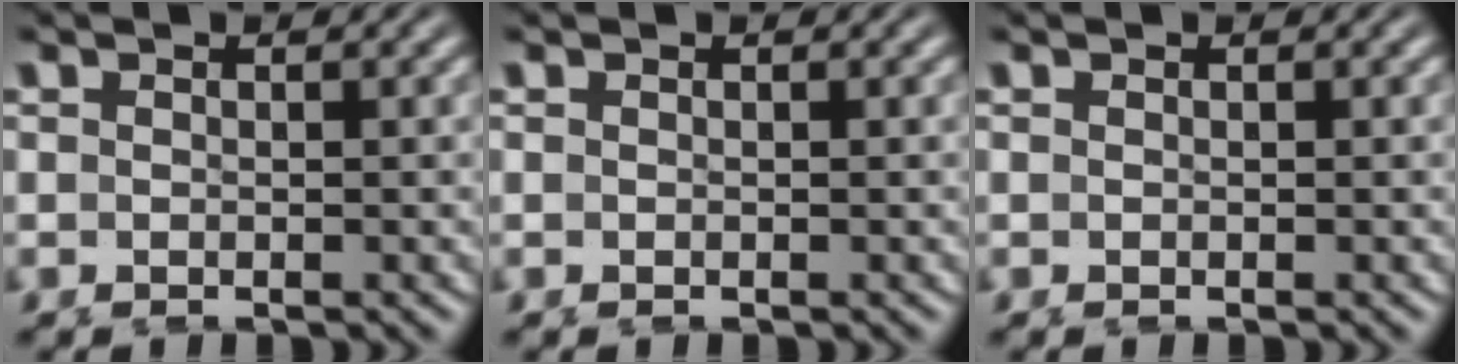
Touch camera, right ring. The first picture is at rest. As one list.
[{"total": 0.0}, {"total": 0.0}]